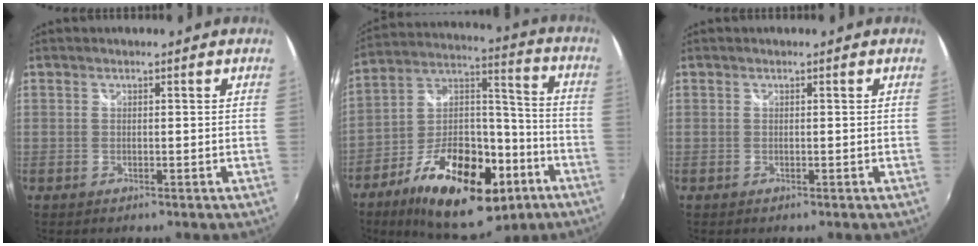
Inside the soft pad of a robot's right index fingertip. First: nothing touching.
{"total": 25.0, "force": [-12.4, 12.5, 17.8], "torque": [-0.307, 0.011, -0.186]}
{"total": 0.0}